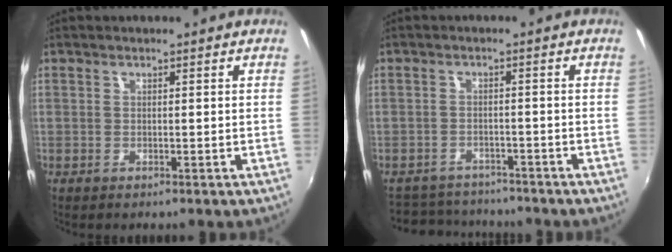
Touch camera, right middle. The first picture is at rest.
{"total": 8.6, "force": [-7.8, 3.1, 1.6], "torque": [-0.048, 0.010, -0.119]}